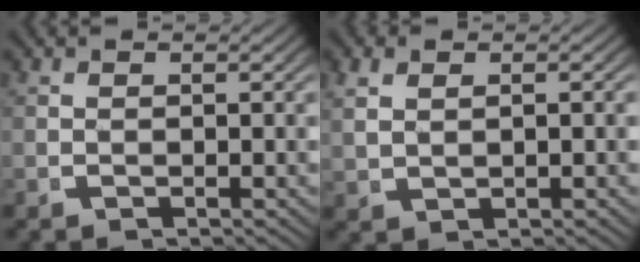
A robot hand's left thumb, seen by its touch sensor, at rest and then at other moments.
{"total": 1.7, "force": [1.0, 0.8, 1.1], "torque": [-0.023, 0.001, 0.030]}